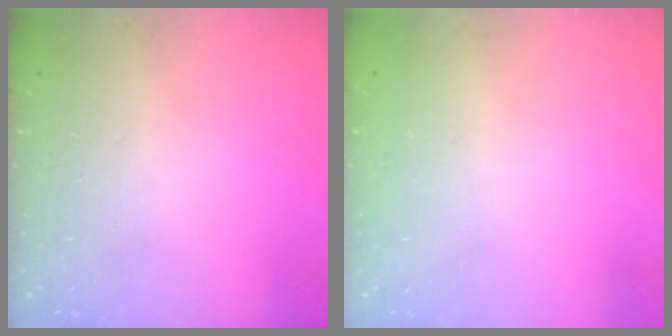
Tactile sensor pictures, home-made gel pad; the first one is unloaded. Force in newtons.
{"total": 0.0}